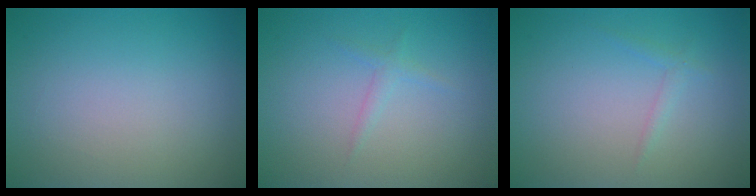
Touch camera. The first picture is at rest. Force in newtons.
{"total": 0.9, "press": 0.9, "slide": 0.1}
{"total": 0.9, "press": 0.9, "slide": 0.1}